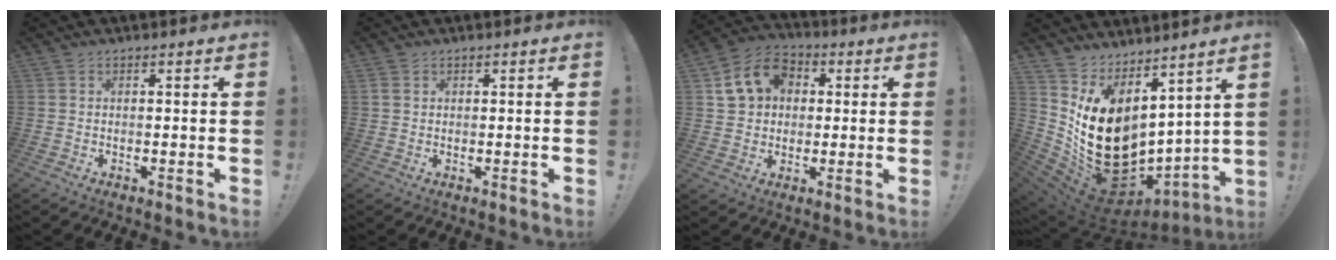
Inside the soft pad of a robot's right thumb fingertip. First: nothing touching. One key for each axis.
{"total": 1.6, "fx": 0.8, "fy": 1.1, "fz": 0.9, "tx": -0.021, "ty": 0.005, "tz": 0.017}
{"total": 13.1, "fx": 4.0, "fy": 10.6, "fz": 6.5, "tx": -0.102, "ty": 0.005, "tz": 0.086}
{"total": 18.0, "fx": 1.5, "fy": 13.8, "fz": 11.6, "tx": -0.202, "ty": -0.034, "tz": 0.058}